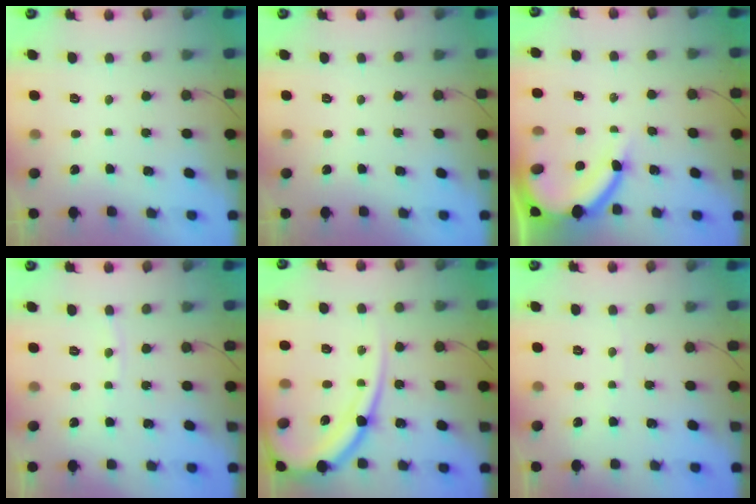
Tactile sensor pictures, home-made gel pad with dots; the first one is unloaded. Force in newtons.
{"total": 0.0}
{"total": 11.5, "press": 11.4, "slide": 1.2}
{"total": 2.2, "press": 2.2, "slide": 0.3}
{"total": 16.3, "press": 16.2, "slide": 1.5}
{"total": 1.6, "press": 1.6, "slide": 0.2}